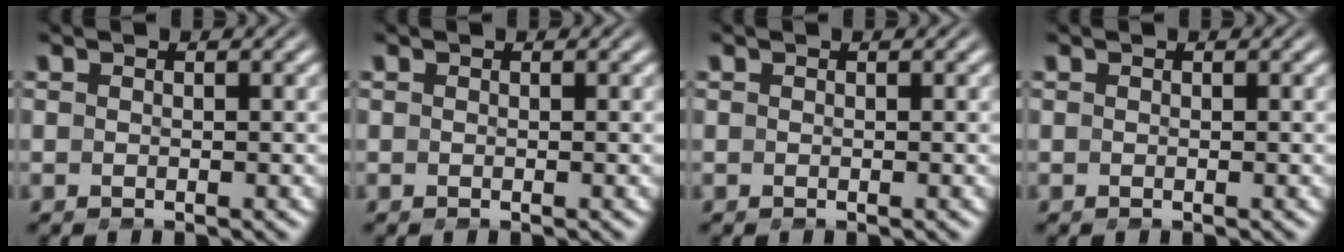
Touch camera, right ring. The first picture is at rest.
{"total": 0.0}
{"total": 0.0}
{"total": 0.0}